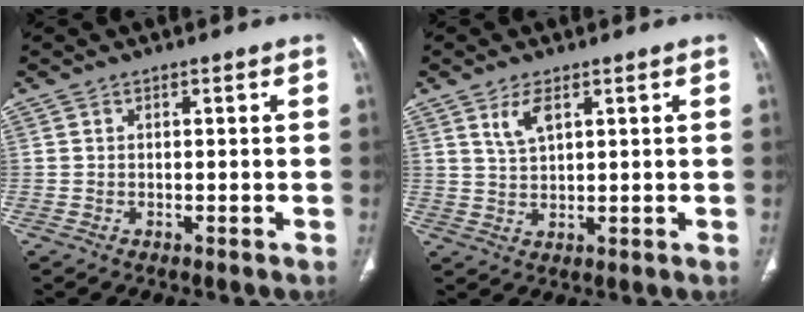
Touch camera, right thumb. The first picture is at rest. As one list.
[{"total": 4.1, "force": [2.2, 1.6, 3.0], "torque": [-0.059, -0.010, 0.050]}]